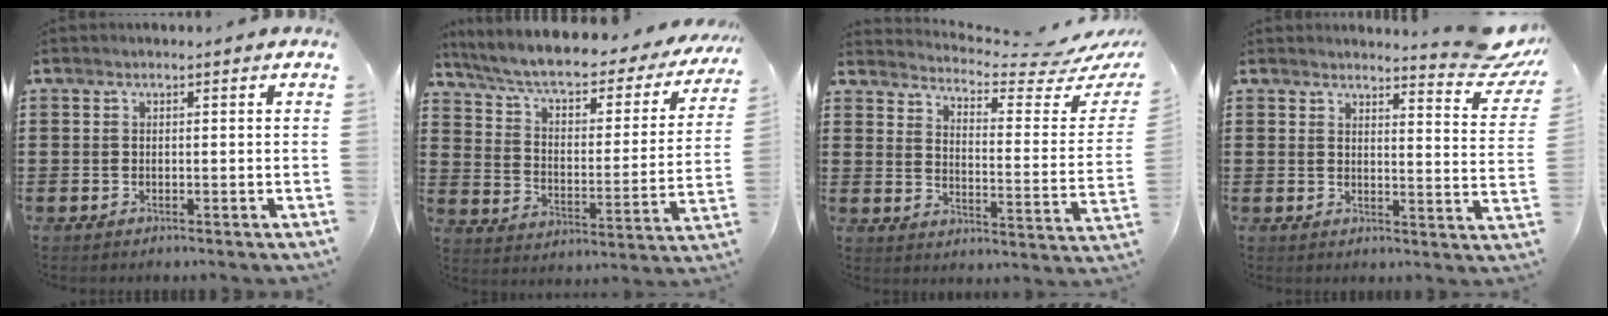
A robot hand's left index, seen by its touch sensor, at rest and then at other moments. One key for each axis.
{"total": 6.1, "fx": 4.9, "fy": 1.3, "fz": 3.4, "tx": -0.087, "ty": -0.036, "tz": 0.078}
{"total": 4.4, "fx": 4.1, "fy": -0.1, "fz": 1.5, "tx": -0.039, "ty": -0.045, "tz": 0.062}
{"total": 5.9, "fx": 5.3, "fy": 0.1, "fz": 2.6, "tx": -0.037, "ty": -0.038, "tz": 0.087}